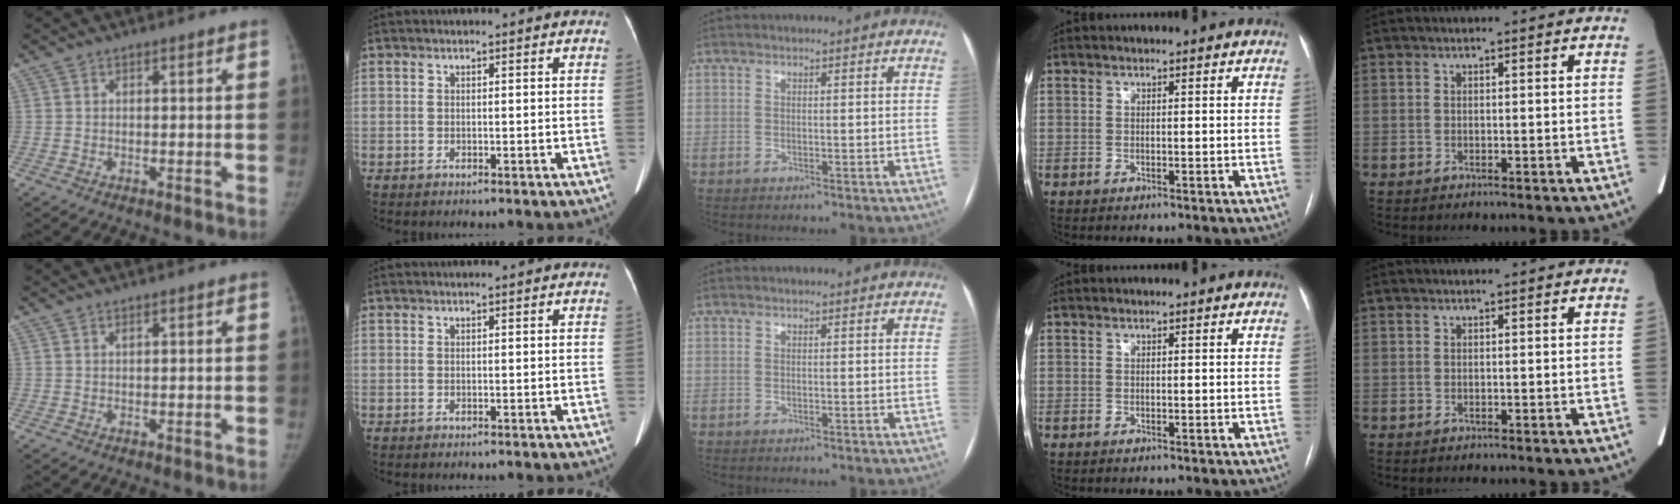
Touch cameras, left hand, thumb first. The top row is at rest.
{"thumb": {"total": 0.6, "force": [0.4, 0.0, 0.4], "torque": [-0.007, 0.004, 0.009]}, "index": {"total": 0.7, "force": [0.7, 0.0, 0.3], "torque": [-0.005, 0.012, 0.012]}}